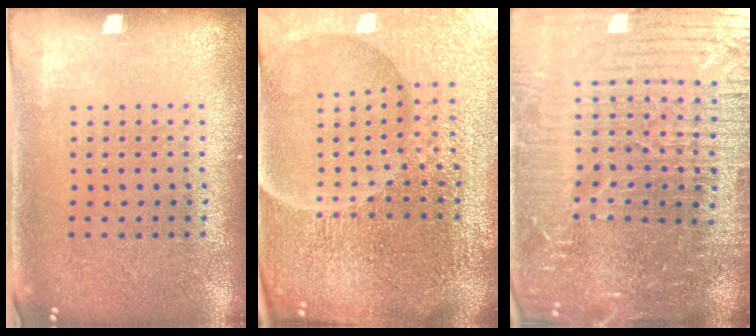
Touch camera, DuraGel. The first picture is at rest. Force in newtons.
{"total": 7.1, "press": 6.2, "slide": 3.4}
{"total": 6.3, "press": 5.7, "slide": 2.9}